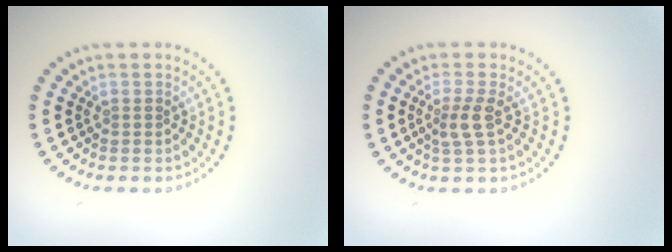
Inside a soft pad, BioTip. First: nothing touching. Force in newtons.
{"total": 2.1, "press": 1.6, "slide": 1.3}